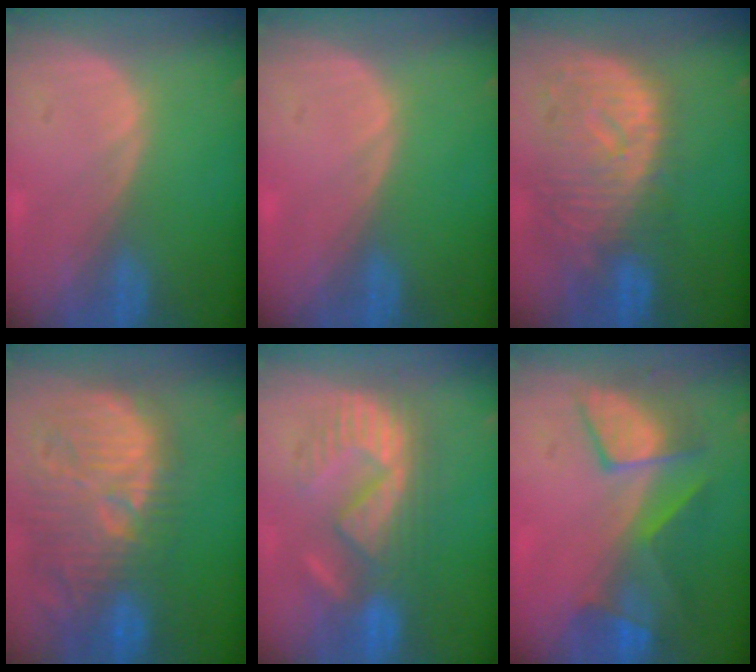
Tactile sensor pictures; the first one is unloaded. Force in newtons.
{"total": 0.0}
{"total": 11.3, "press": 9.9, "slide": 5.5}
{"total": 13.6, "press": 12.6, "slide": 5.2}
{"total": 9.4, "press": 9.4, "slide": 0.4}
{"total": 7.6, "press": 7.5, "slide": 1.1}